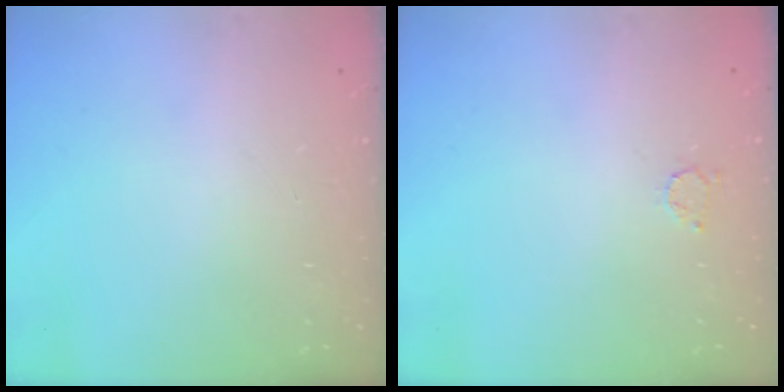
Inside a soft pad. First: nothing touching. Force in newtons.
{"total": 1.7, "press": 1.7, "slide": 0.3}